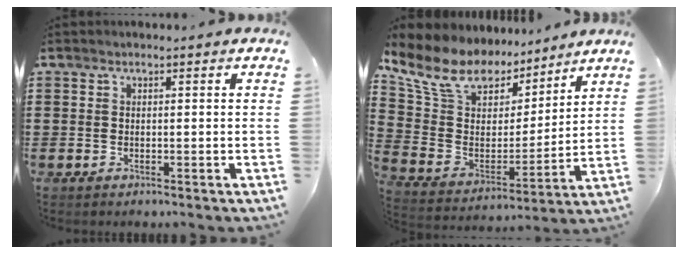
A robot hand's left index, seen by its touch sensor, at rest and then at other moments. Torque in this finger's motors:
{"motor_torque": [1.10, -1.03, 0.35, 0.06]}